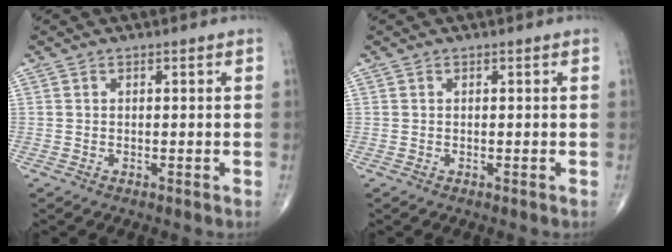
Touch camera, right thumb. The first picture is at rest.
{"total": 0.0}